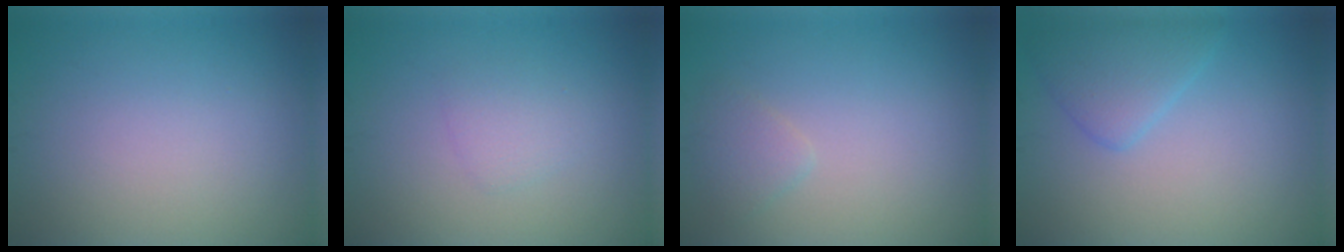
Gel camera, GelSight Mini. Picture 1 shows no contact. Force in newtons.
{"total": 1.5, "press": 1.5, "slide": 0.0}
{"total": 1.5, "press": 1.5, "slide": 0.1}
{"total": 2.3, "press": 2.3, "slide": 0.0}